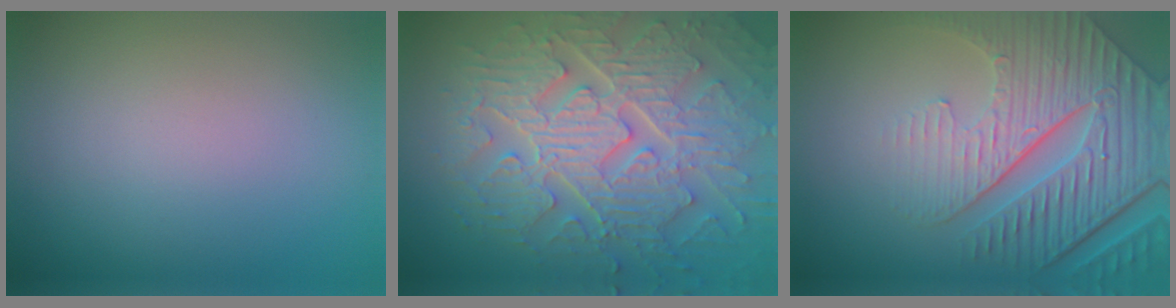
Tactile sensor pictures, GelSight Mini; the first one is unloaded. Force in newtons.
{"total": 9.2, "press": 6.7, "slide": 6.2}
{"total": 8.8, "press": 6.2, "slide": 6.2}